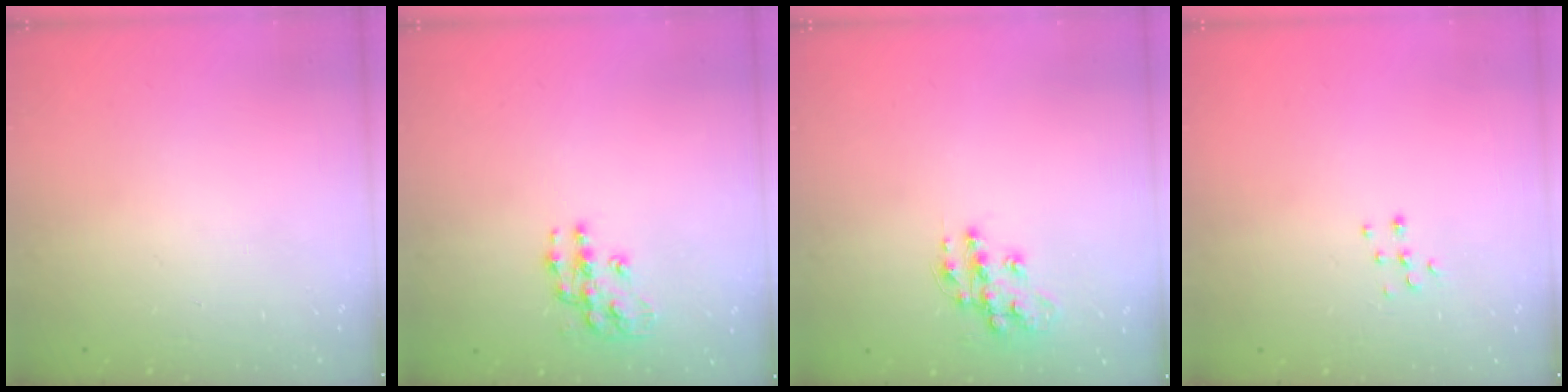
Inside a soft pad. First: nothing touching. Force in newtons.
{"total": 10.4, "press": 10.4, "slide": 0.5}
{"total": 11.8, "press": 11.8, "slide": 0.7}
{"total": 5.9, "press": 5.9, "slide": 0.4}